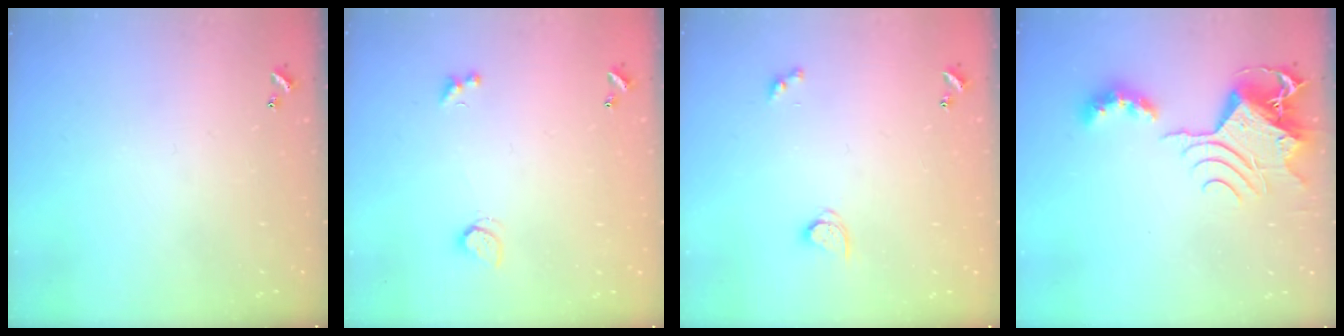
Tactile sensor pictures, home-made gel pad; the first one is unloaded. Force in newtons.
{"total": 1.3, "press": 1.2, "slide": 0.5}
{"total": 2.9, "press": 2.9, "slide": 0.3}
{"total": 9.6, "press": 9.6, "slide": 1.2}